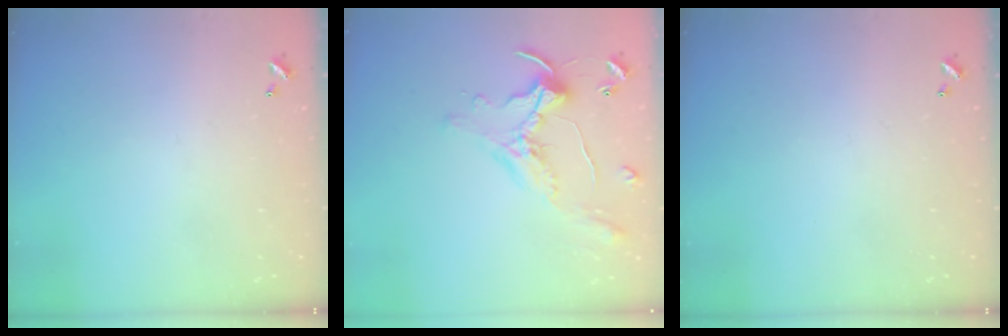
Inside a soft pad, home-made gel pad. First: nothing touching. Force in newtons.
{"total": 0.0}
{"total": 0.0}